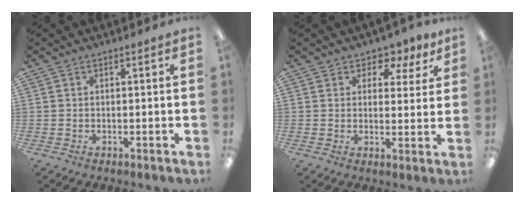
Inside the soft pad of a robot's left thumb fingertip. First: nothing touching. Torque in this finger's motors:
{"motor_torque": [-0.04, 0.10, -0.15, 0.01, 0.03]}